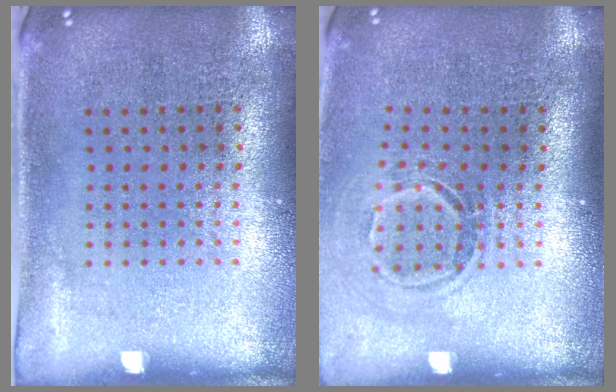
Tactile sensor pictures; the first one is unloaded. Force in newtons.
{"total": 1.6, "press": 1.1, "slide": 1.2}